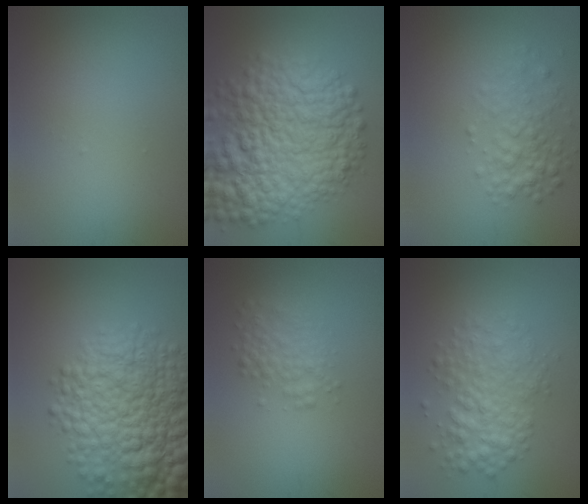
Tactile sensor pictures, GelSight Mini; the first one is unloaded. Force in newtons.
{"total": 11.6, "press": 11.6, "slide": 0.4}
{"total": 3.2, "press": 3.2, "slide": 0.1}
{"total": 12.2, "press": 12.2, "slide": 0.4}
{"total": 2.6, "press": 2.6, "slide": 0.1}
{"total": 4.6, "press": 4.6, "slide": 0.0}